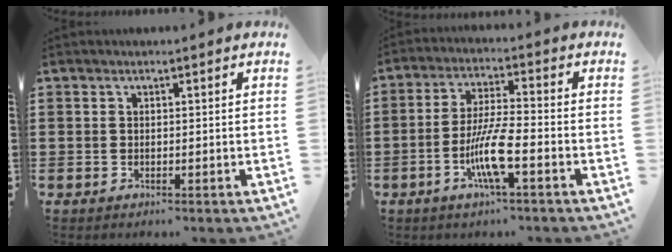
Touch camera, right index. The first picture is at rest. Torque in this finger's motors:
{"motor_torque": [2.14, 0.00, 0.38, 0.11]}